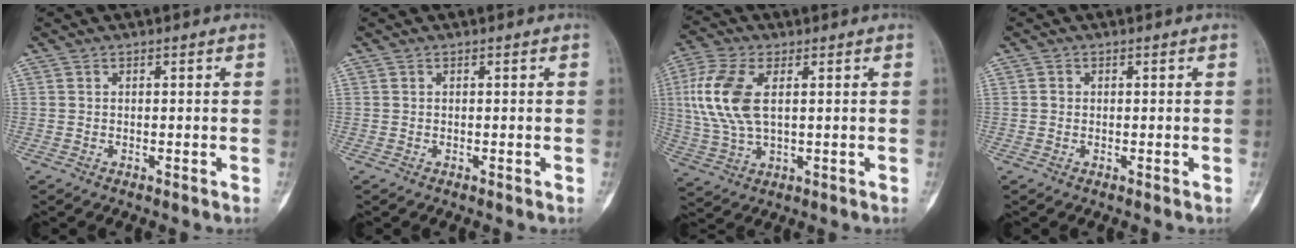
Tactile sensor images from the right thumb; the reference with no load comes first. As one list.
[{"total": 0.0}, {"total": 12.3, "force": [2.5, 6.3, 10.2], "torque": [-0.242, 0.002, 0.054]}, {"total": 0.5, "force": [-0.1, 0.5, 0.2], "torque": [-0.001, 0.002, -0.002]}]